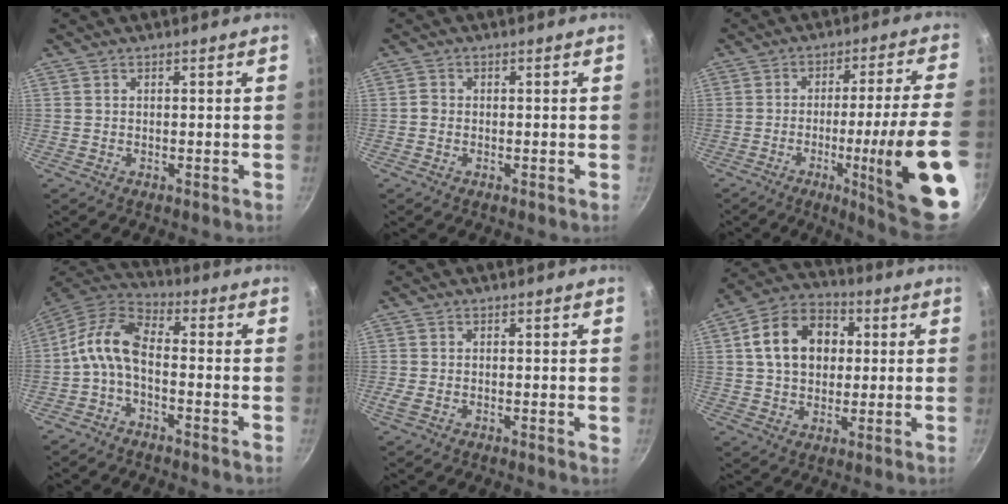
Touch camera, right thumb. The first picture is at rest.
{"total": 0.9, "force": [-0.4, 0.8, 0.3], "torque": [-0.003, 0.002, -0.011]}
{"total": 21.1, "force": [-6.6, 1.1, 20.0], "torque": [-0.267, 0.016, -0.086]}
{"total": 9.4, "force": [-2.3, 4.8, 7.7], "torque": [-0.161, 0.043, -0.060]}
{"total": 2.1, "force": [-0.3, 0.7, 2.0], "torque": [-0.035, -0.004, -0.010]}
{"total": 14.0, "force": [2.6, 10.5, 8.9], "torque": [-0.123, 0.022, 0.031]}